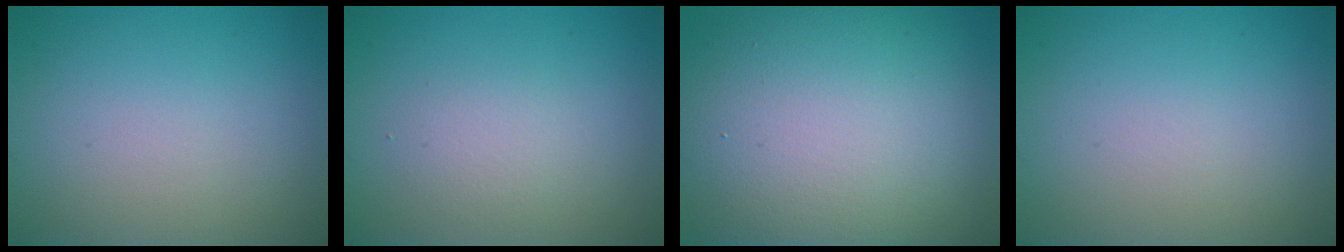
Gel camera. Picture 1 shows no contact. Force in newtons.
{"total": 1.7, "press": 1.7, "slide": 0.2}
{"total": 15.3, "press": 15.3, "slide": 1.1}
{"total": 0.0}